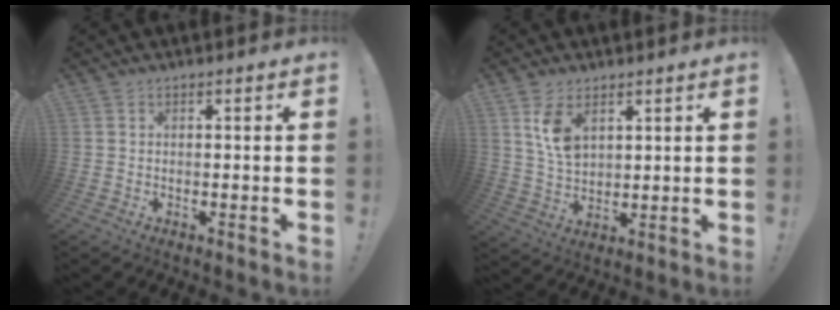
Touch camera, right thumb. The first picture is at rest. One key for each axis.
{"total": 8.4, "fx": 4.3, "fy": 5.0, "fz": 5.2, "tx": -0.088, "ty": -0.013, "tz": 0.082}